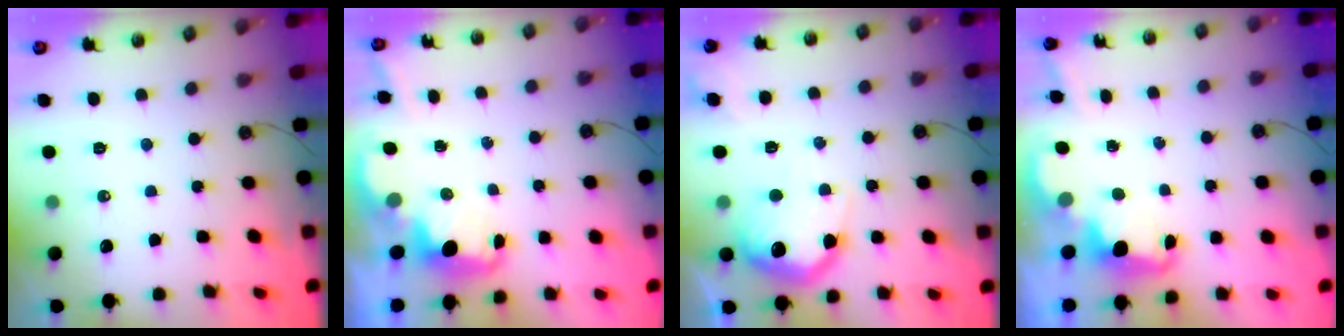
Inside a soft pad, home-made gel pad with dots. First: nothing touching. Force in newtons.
{"total": 2.6, "press": 2.6, "slide": 0.4}
{"total": 18.9, "press": 18.8, "slide": 1.5}
{"total": 2.4, "press": 2.3, "slide": 0.6}